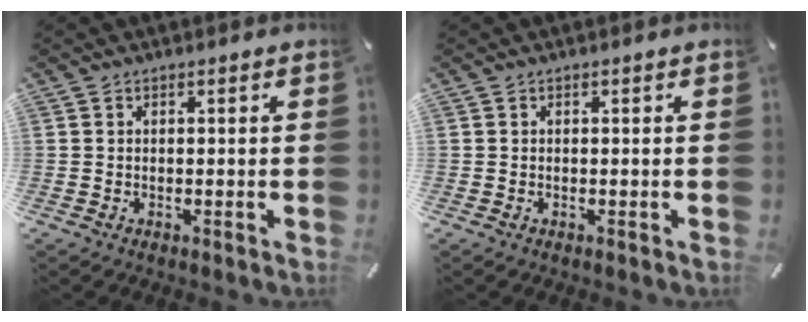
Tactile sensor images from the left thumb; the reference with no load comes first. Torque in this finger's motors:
{"motor_torque": [0.00, 0.00, 0.00, 0.05, 0.00]}